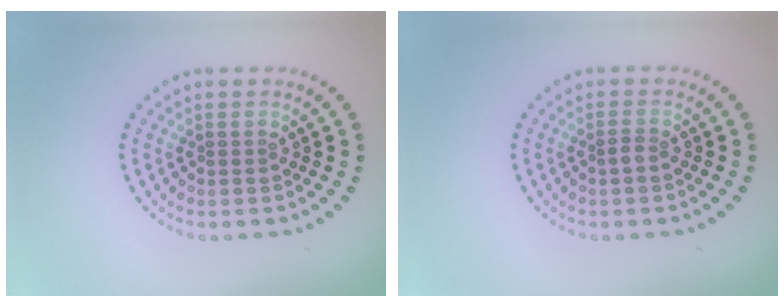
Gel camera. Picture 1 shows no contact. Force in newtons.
{"total": 0.8, "press": 0.5, "slide": 0.7}